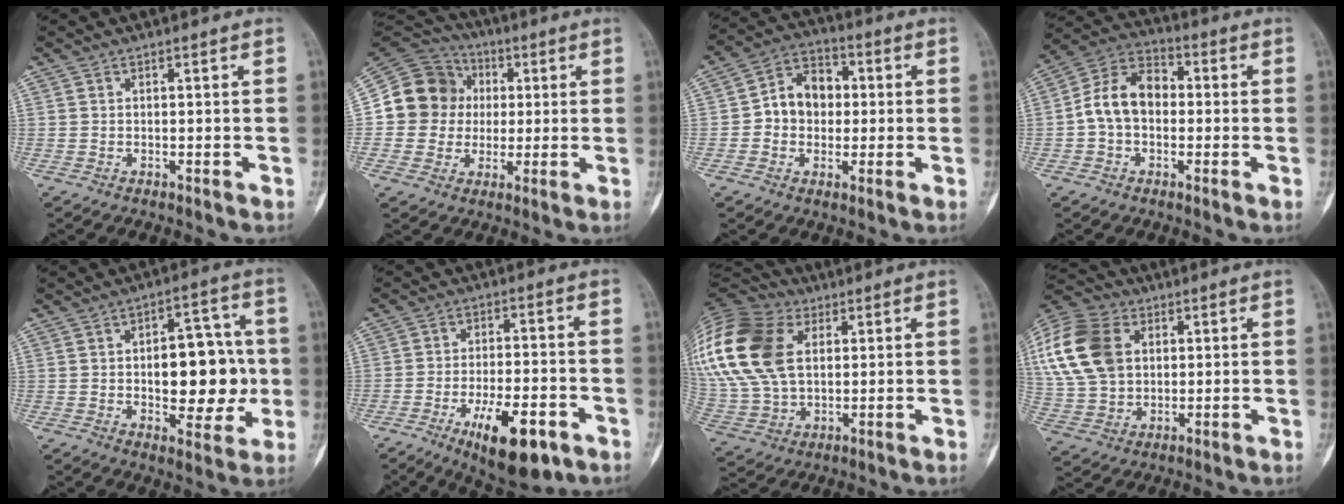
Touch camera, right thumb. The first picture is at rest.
{"total": 14.1, "force": [1.1, 13.3, 4.7], "torque": [-0.057, 0.028, 0.017]}
{"total": 9.8, "force": [0.3, 7.8, 5.9], "torque": [-0.061, 0.026, -0.005]}
{"total": 10.9, "force": [-0.4, 7.7, 7.6], "torque": [-0.125, 0.036, -0.021]}
{"total": 15.9, "force": [-0.7, 8.6, 13.4], "torque": [-0.139, 0.020, -0.004]}
{"total": 13.9, "force": [-6.8, 5.4, 10.8], "torque": [-0.160, 0.021, -0.097]}
{"total": 29.2, "force": [8.8, 19.7, 19.6], "torque": [-0.469, 0.039, 0.177]}
{"total": 19.4, "force": [5.0, 13.9, 12.6], "torque": [-0.264, 0.009, 0.095]}